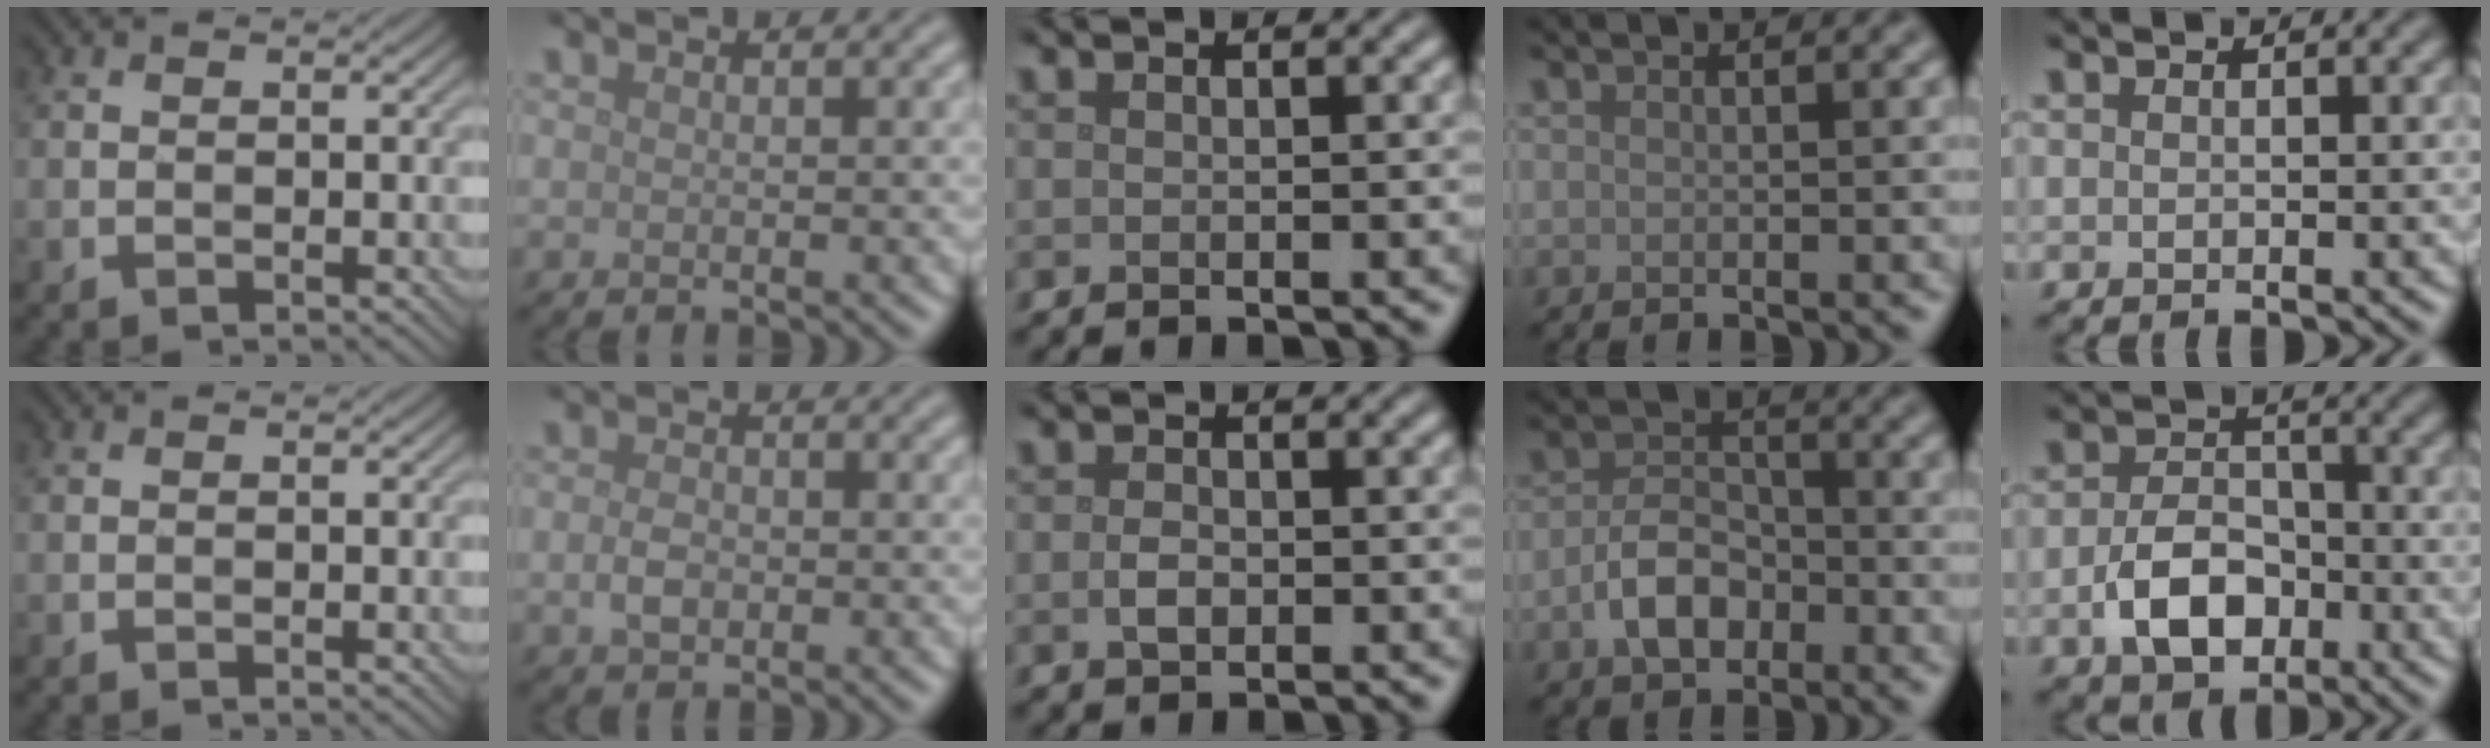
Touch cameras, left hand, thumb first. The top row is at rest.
{"index": {"total": 1.9, "force": [-0.4, 1.3, 1.3], "torque": [-0.029, 0.000, -0.009]}, "middle": {"total": 1.5, "force": [-0.3, 1.0, 1.1], "torque": [-0.023, -0.001, -0.006]}, "ring": {"total": 4.3, "force": [-1.8, 2.8, 2.7], "torque": [-0.050, 0.006, -0.039]}, "little": {"total": 5.3, "force": [-1.9, 3.6, 3.3], "torque": [-0.065, -0.005, -0.036]}}